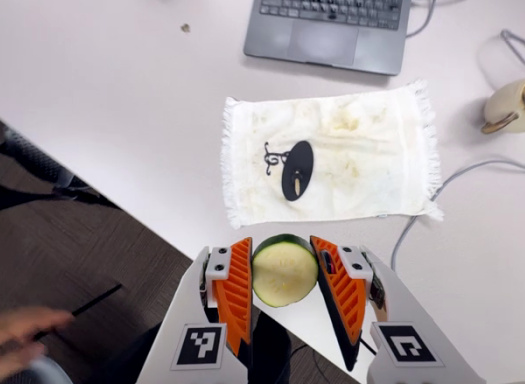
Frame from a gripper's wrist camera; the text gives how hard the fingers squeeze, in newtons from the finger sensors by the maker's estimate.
{"total": 8.5, "left": 8.2, "right": 8.8}